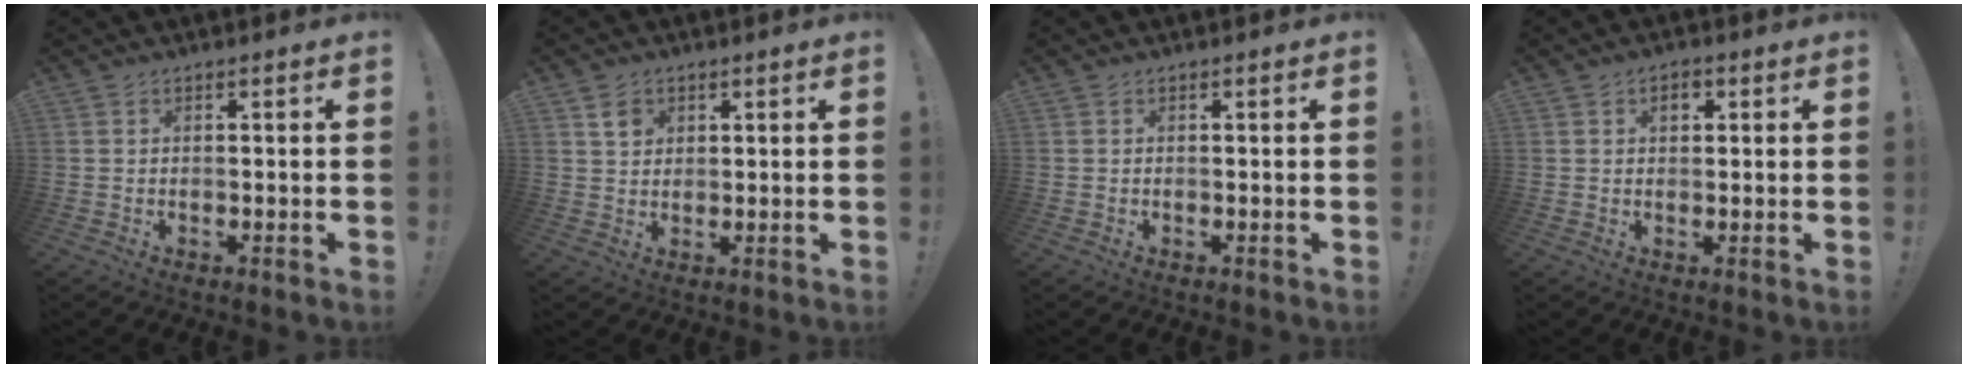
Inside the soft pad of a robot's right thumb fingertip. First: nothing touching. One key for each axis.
{"total": 3.7, "fx": 2.1, "fy": 2.9, "fz": 0.9, "tx": 0.000, "ty": -0.008, "tz": 0.035}
{"total": 0.0}
{"total": 3.1, "fx": 1.0, "fy": 2.0, "fz": 2.1, "tx": -0.023, "ty": -0.001, "tz": 0.013}